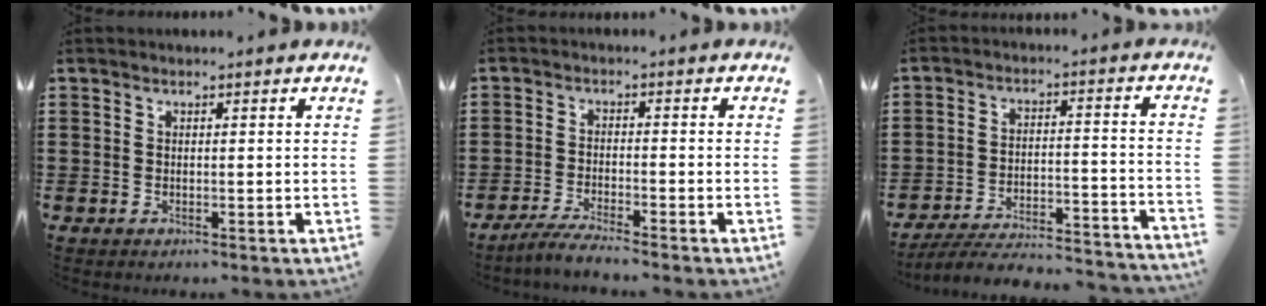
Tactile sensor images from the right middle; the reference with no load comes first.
{"total": 3.1, "force": [-2.9, -0.2, 1.1], "torque": [-0.027, -0.003, -0.059]}
{"total": 5.3, "force": [-5.0, 0.4, 1.7], "torque": [-0.041, -0.008, -0.104]}